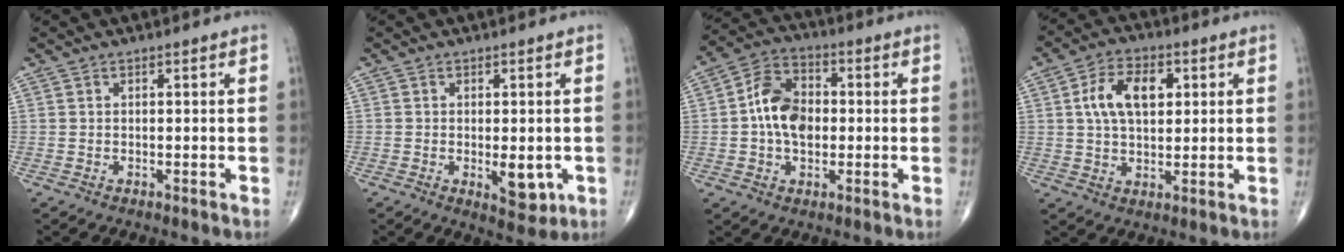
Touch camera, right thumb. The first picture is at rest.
{"total": 5.4, "force": [-1.1, 2.5, 4.7], "torque": [-0.049, -0.009, -0.009]}
{"total": 10.3, "force": [-0.2, 7.0, 7.5], "torque": [-0.117, 0.022, -0.013]}
{"total": 10.1, "force": [2.4, 6.0, 7.8], "torque": [-0.126, 0.006, 0.040]}